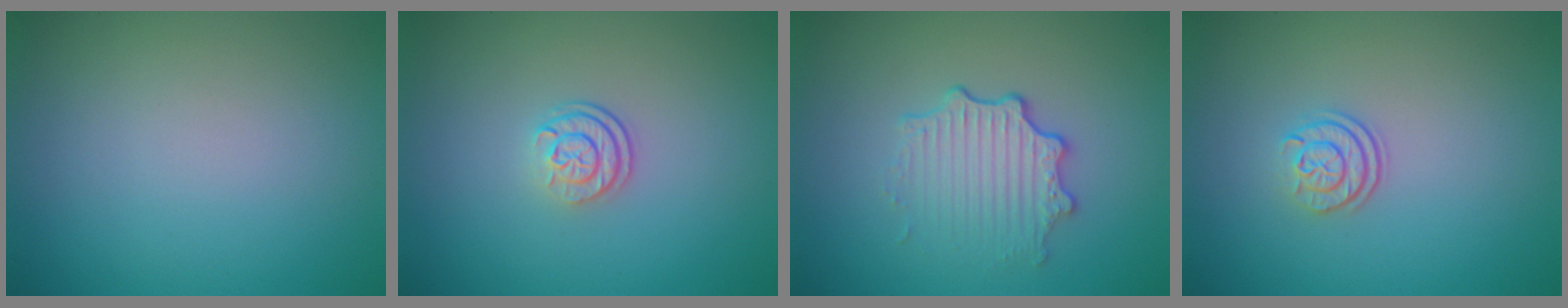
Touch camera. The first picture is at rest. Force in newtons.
{"total": 2.3, "press": 1.7, "slide": 1.7}
{"total": 3.4, "press": 2.7, "slide": 2.1}
{"total": 2.4, "press": 1.8, "slide": 1.5}